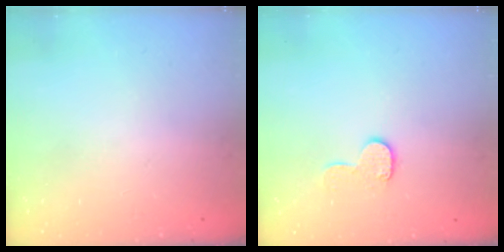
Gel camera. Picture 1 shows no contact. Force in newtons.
{"total": 8.0, "press": 8.0, "slide": 0.2}